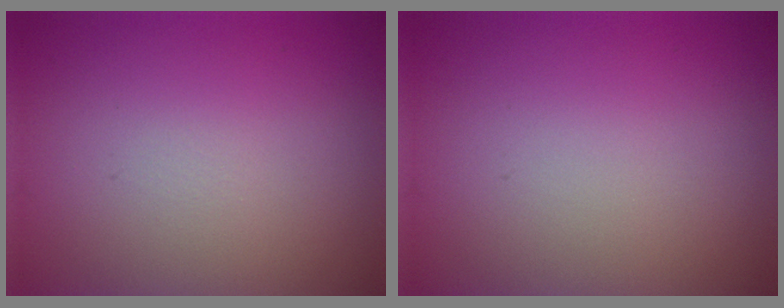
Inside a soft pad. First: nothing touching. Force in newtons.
{"total": 0.0}